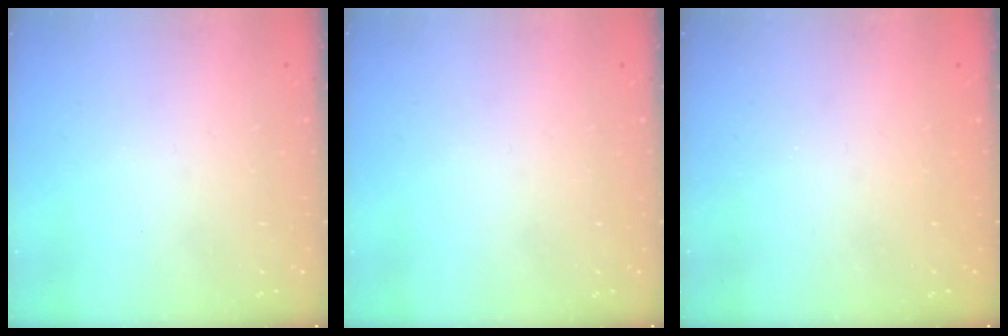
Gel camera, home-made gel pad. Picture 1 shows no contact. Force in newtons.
{"total": 0.0}
{"total": 1.0, "press": 1.0, "slide": 0.2}